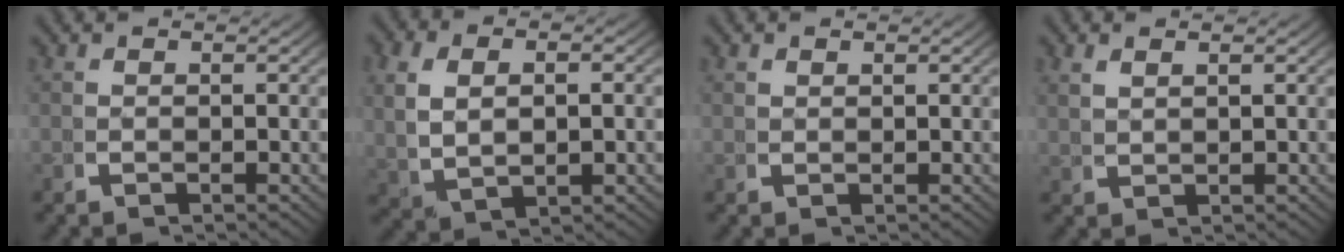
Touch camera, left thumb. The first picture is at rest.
{"total": 4.9, "force": [0.8, 3.1, 3.7], "torque": [-0.089, -0.010, 0.031]}
{"total": 0.8, "force": [0.8, 0.2, 0.0], "torque": [-0.003, -0.002, 0.022]}
{"total": 1.4, "force": [1.4, 0.1, 0.5], "torque": [-0.009, 0.006, 0.035]}